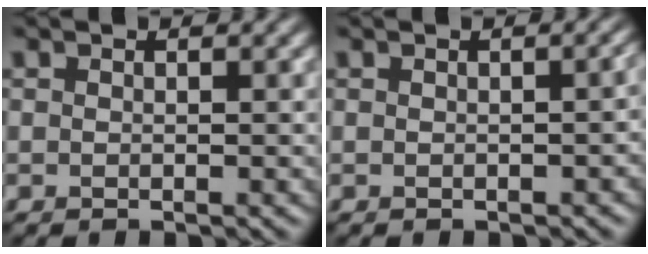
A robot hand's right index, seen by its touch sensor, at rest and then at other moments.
{"total": 1.9, "force": [-0.3, 0.8, 1.7], "torque": [-0.016, 0.002, -0.001]}